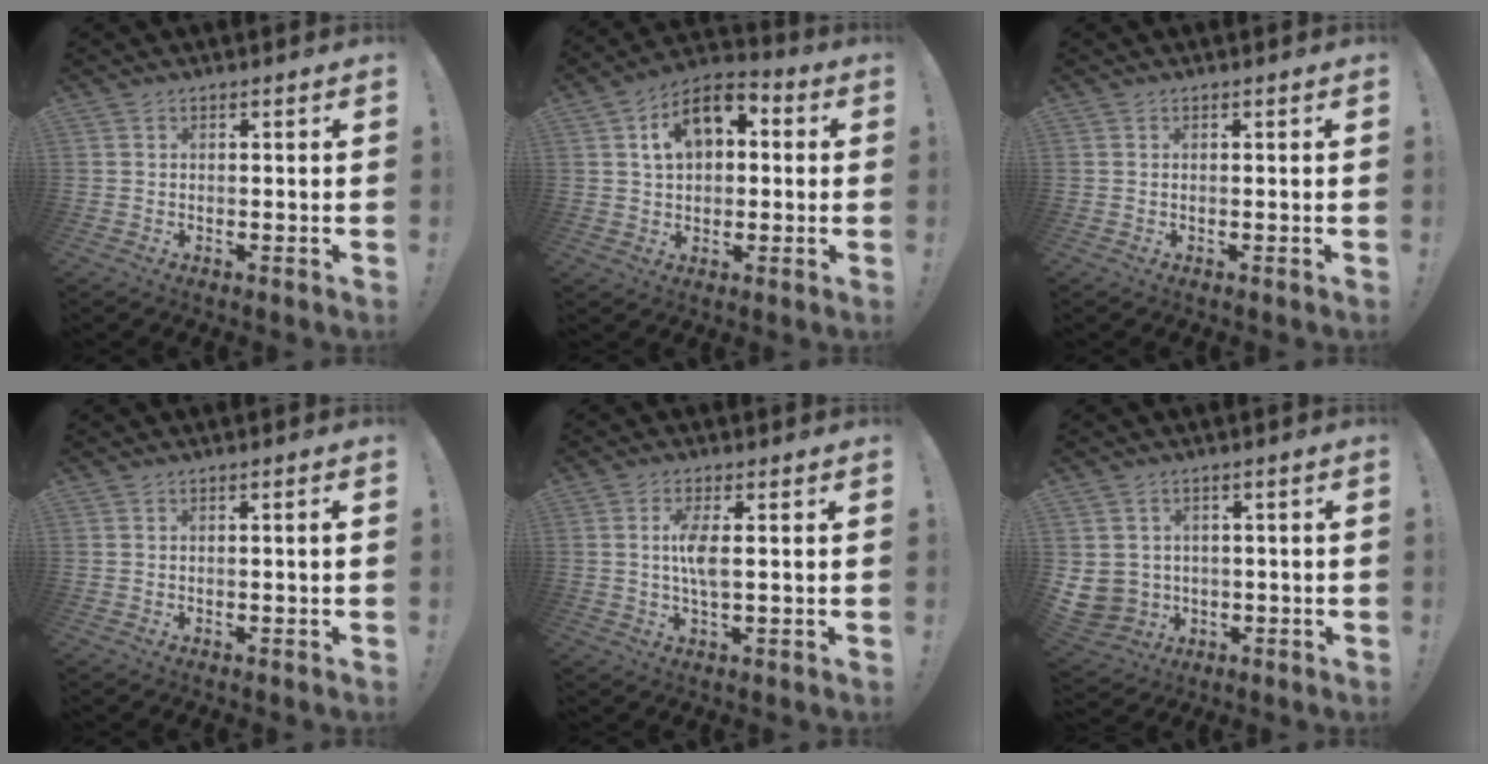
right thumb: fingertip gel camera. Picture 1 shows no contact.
{"total": 11.6, "force": [4.0, 7.8, 7.6], "torque": [-0.118, 0.000, 0.076]}
{"total": 0.0}
{"total": 1.3, "force": [0.0, -0.1, 1.3], "torque": [-0.030, 0.003, 0.000]}
{"total": 5.9, "force": [0.6, 1.6, 5.6], "torque": [-0.107, -0.004, 0.006]}
{"total": 6.3, "force": [0.3, 6.1, 1.6], "torque": [-0.044, -0.001, 0.012]}